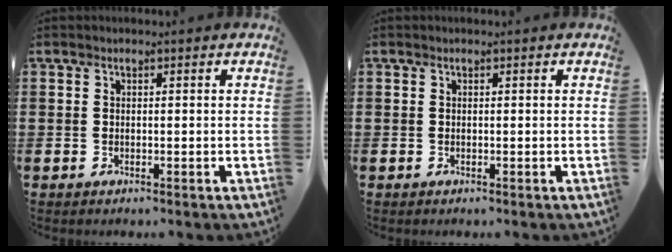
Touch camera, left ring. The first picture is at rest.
{"total": 0.0}